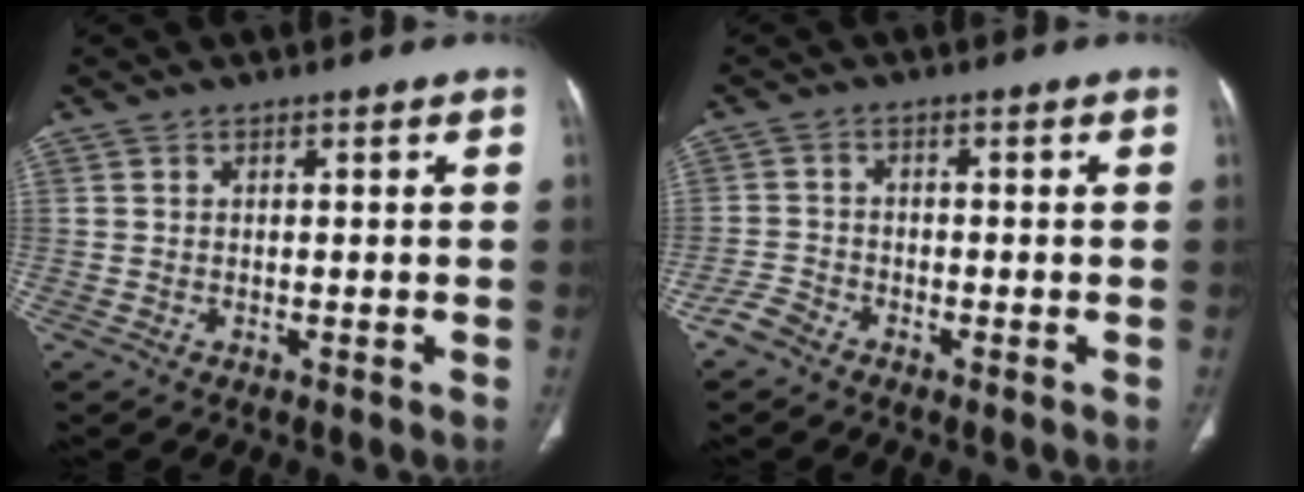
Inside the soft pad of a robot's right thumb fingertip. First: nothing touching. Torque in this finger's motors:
{"motor_torque": [2.61, 2.40, -0.24, -0.75, 0.00]}